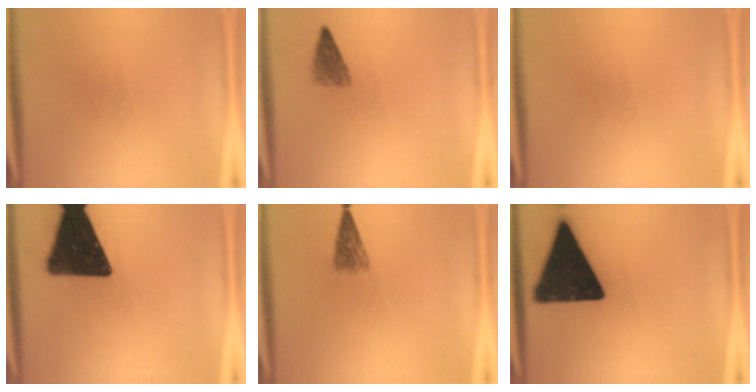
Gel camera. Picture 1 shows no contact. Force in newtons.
{"total": 2.4}
{"total": 0.0}
{"total": 19.6}
{"total": 2.9}
{"total": 19.6}